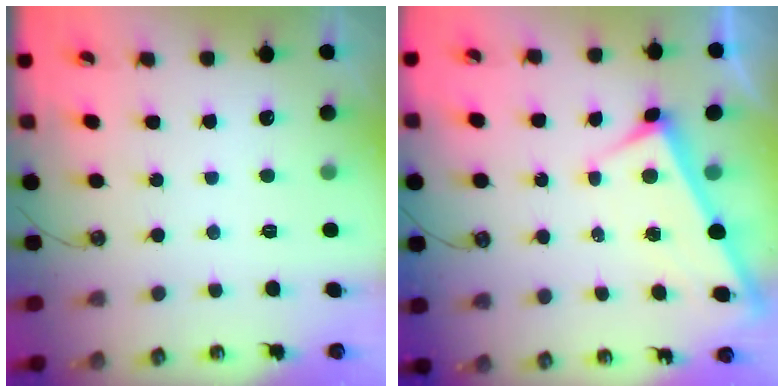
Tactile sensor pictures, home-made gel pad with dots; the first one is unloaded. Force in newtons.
{"total": 2.9, "press": 2.9, "slide": 0.4}